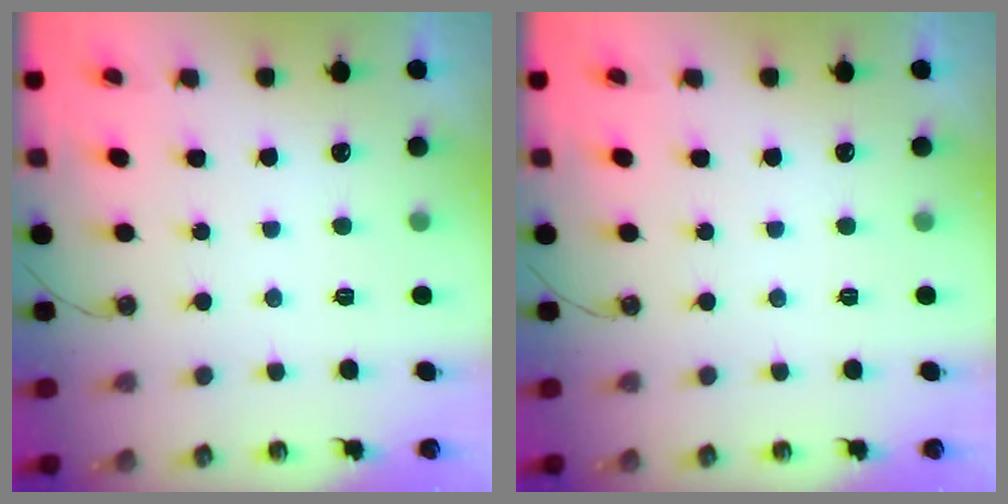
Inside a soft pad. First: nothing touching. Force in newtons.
{"total": 0.0}